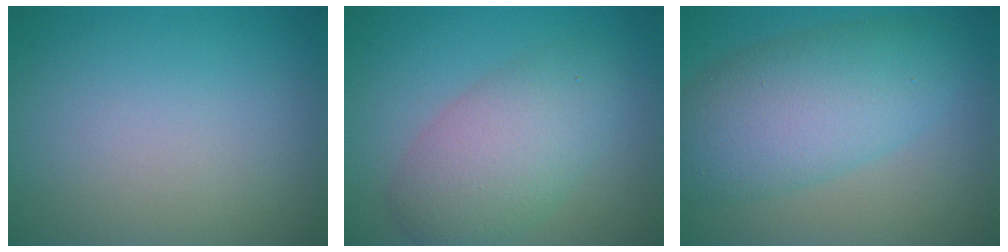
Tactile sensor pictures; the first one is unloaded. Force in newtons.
{"total": 6.0, "press": 6.0, "slide": 0.1}
{"total": 7.8, "press": 7.8, "slide": 0.3}